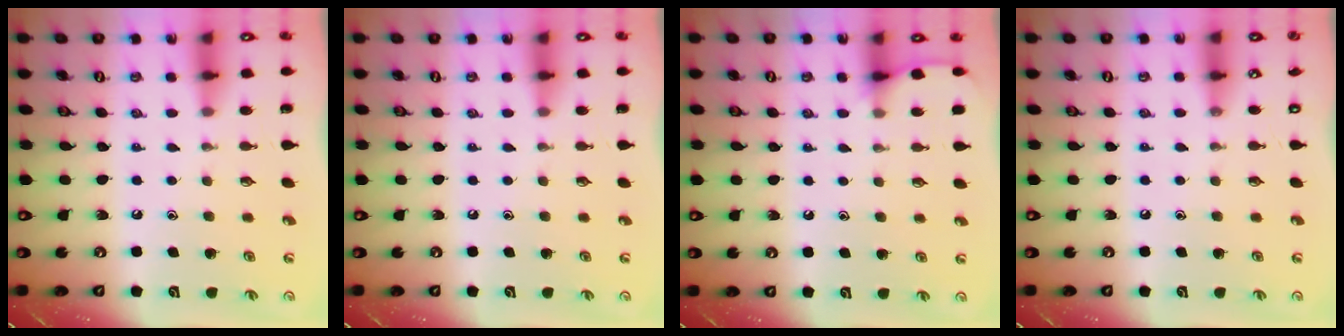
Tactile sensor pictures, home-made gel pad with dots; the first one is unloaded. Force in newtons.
{"total": 0.0}
{"total": 5.0, "press": 5.0, "slide": 0.7}
{"total": 3.3, "press": 3.3, "slide": 0.4}